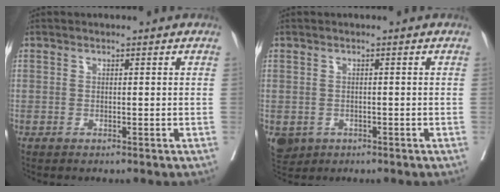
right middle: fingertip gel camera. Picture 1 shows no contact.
{"total": 4.1, "force": [-2.0, 3.4, 1.2], "torque": [-0.018, 0.000, -0.026]}